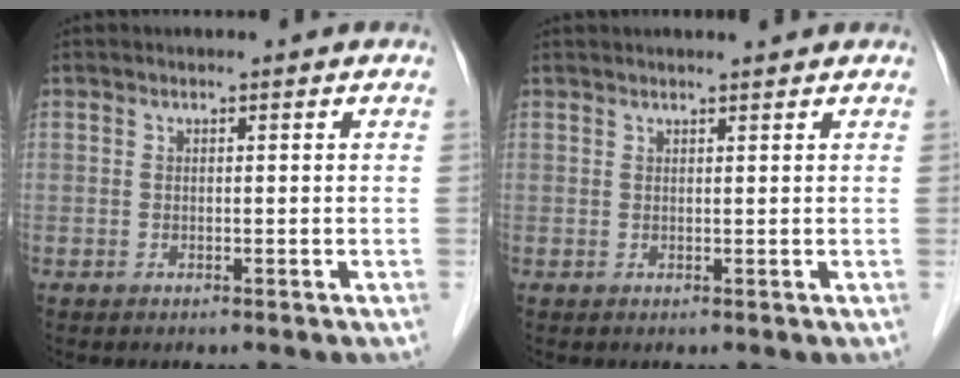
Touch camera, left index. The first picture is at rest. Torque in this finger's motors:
{"motor_torque": [0.81, -0.72, 0.24, 0.05]}